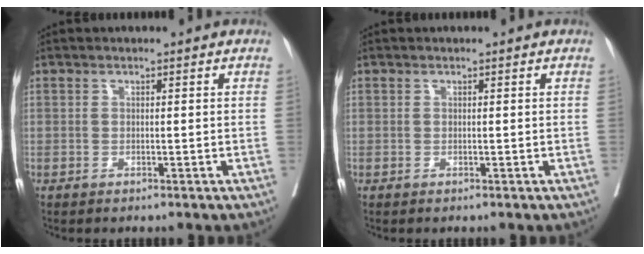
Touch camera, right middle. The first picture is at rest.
{"total": 0.0}